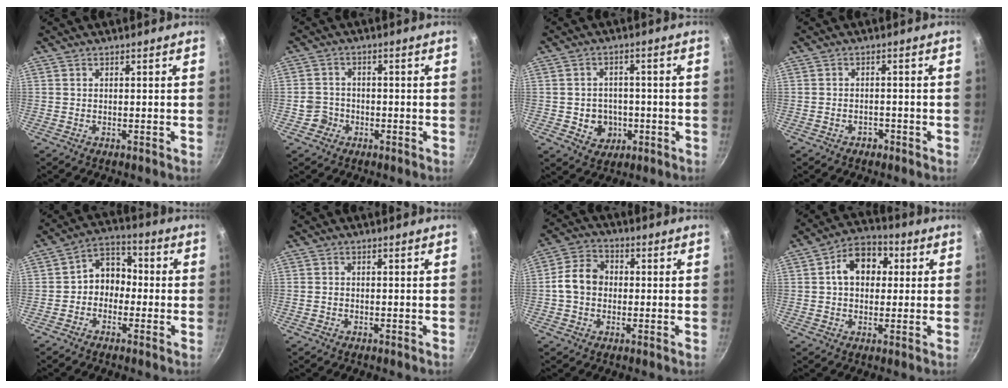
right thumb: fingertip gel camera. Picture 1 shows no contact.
{"total": 3.9, "force": [-1.6, 3.4, 0.7], "torque": [0.005, 0.022, -0.028]}
{"total": 6.6, "force": [-1.5, 5.8, 2.6], "torque": [-0.012, 0.018, -0.012]}
{"total": 1.9, "force": [-1.3, 1.3, 0.6], "torque": [0.002, 0.017, -0.012]}
{"total": 7.4, "force": [-1.1, 6.0, 4.1], "torque": [-0.017, 0.034, -0.037]}
{"total": 1.0, "force": [-0.4, 0.9, 0.3], "torque": [-0.005, 0.003, -0.005]}
{"total": 8.1, "force": [-0.2, 6.6, 4.7], "torque": [-0.060, 0.021, -0.019]}
{"total": 10.5, "force": [2.0, 7.7, 6.8], "torque": [-0.065, 0.020, 0.014]}